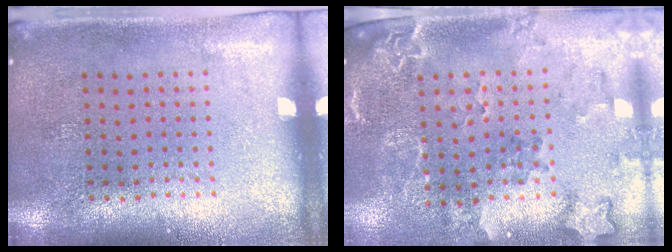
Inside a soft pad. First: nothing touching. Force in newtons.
{"total": 2.1, "press": 2.0, "slide": 0.8}